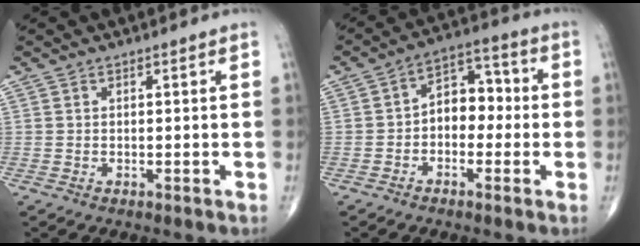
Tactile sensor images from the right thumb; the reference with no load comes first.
{"total": 8.2, "force": [-0.9, 5.7, 5.8], "torque": [-0.057, 0.037, -0.030]}